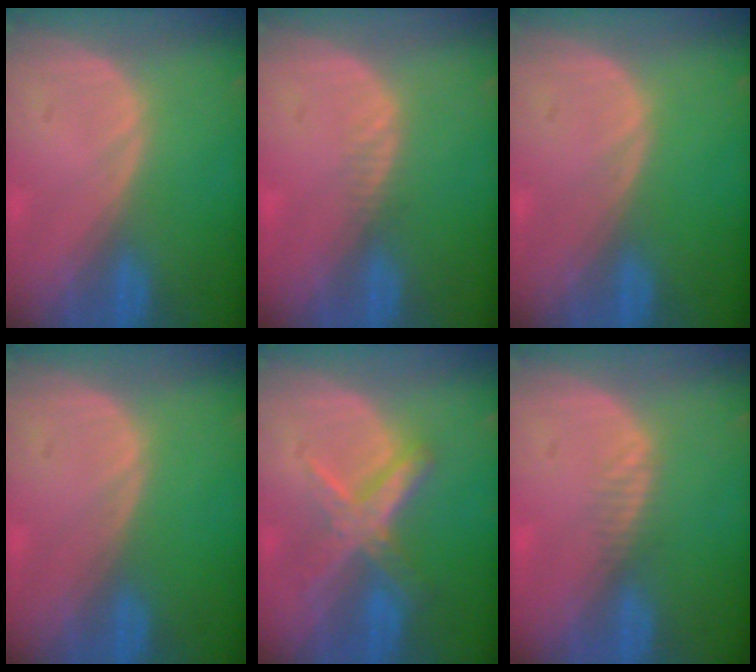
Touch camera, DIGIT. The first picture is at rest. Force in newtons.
{"total": 1.2, "press": 0.9, "slide": 0.8}
{"total": 0.0}
{"total": 0.0}
{"total": 7.0, "press": 6.1, "slide": 3.4}
{"total": 1.3, "press": 1.1, "slide": 0.7}